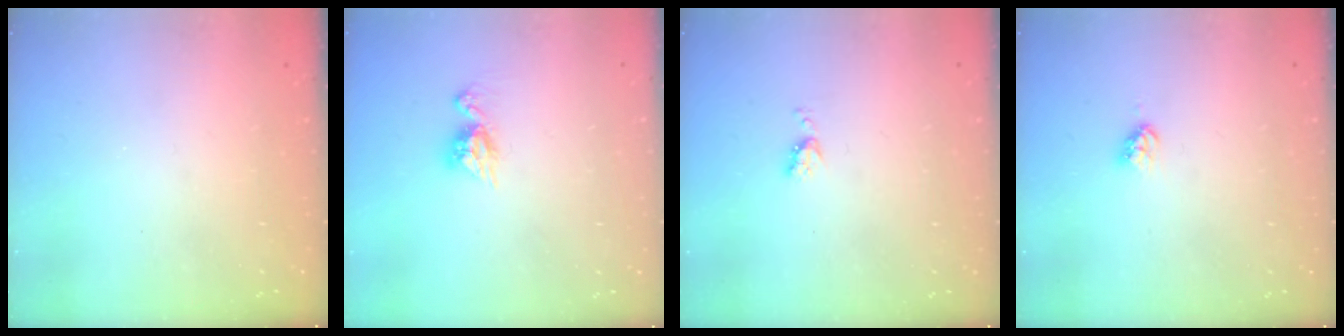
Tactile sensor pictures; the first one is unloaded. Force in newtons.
{"total": 8.7, "press": 8.7, "slide": 0.8}
{"total": 4.4, "press": 4.3, "slide": 0.6}
{"total": 3.1, "press": 3.1, "slide": 0.5}